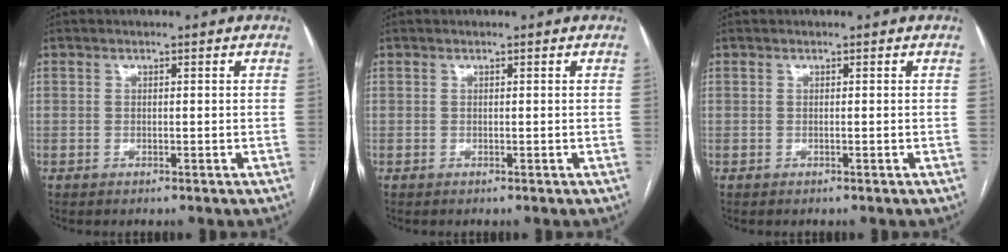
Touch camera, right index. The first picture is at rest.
{"total": 0.0}
{"total": 0.0}